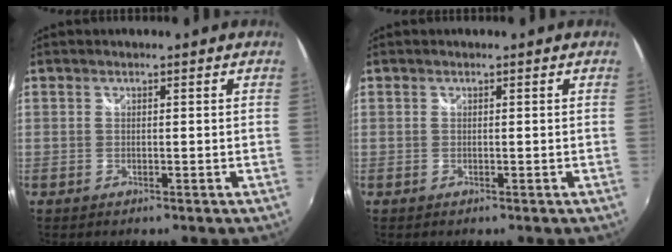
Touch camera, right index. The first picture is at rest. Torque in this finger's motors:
{"motor_torque": [0.00, 0.00, 0.01, 0.01]}